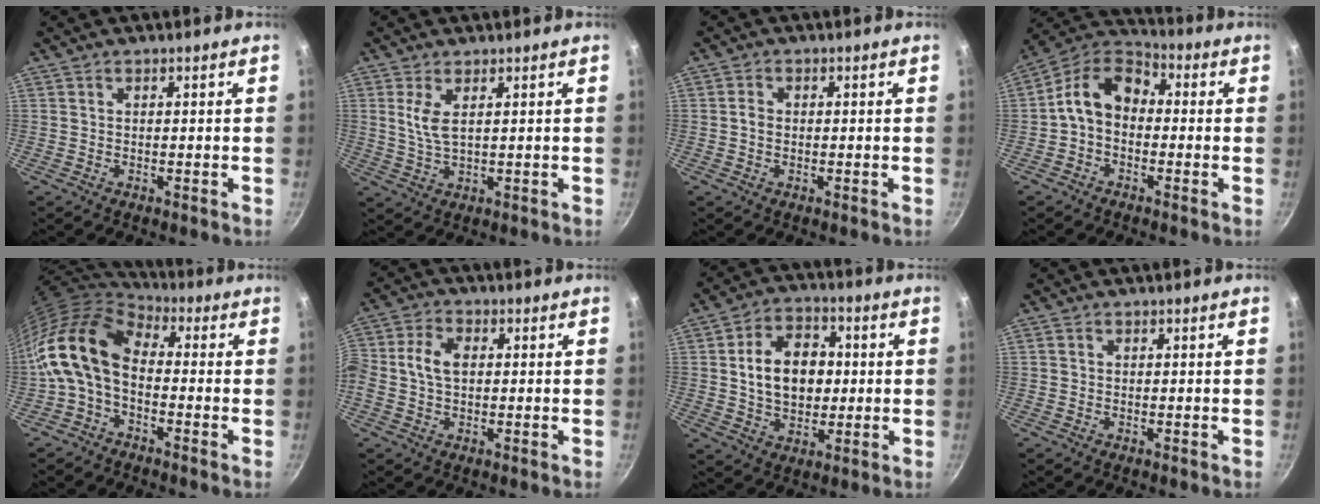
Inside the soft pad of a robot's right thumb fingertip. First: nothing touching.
{"total": 4.3, "force": [1.4, 1.7, 3.7], "torque": [-0.078, -0.010, 0.031]}
{"total": 1.9, "force": [-0.1, 1.5, 1.1], "torque": [-0.017, 0.007, -0.004]}
{"total": 10.5, "force": [-0.5, 7.6, 7.2], "torque": [-0.110, 0.044, -0.033]}
{"total": 13.1, "force": [-1.1, 8.2, 10.1], "torque": [-0.183, 0.028, -0.039]}
{"total": 6.8, "force": [0.3, 4.6, 5.0], "torque": [-0.099, 0.019, -0.007]}
{"total": 13.1, "force": [1.0, 9.5, 9.0], "torque": [-0.114, 0.013, 0.013]}
{"total": 0.6, "force": [0.1, 0.5, 0.2], "torque": [-0.002, 0.003, 0.000]}